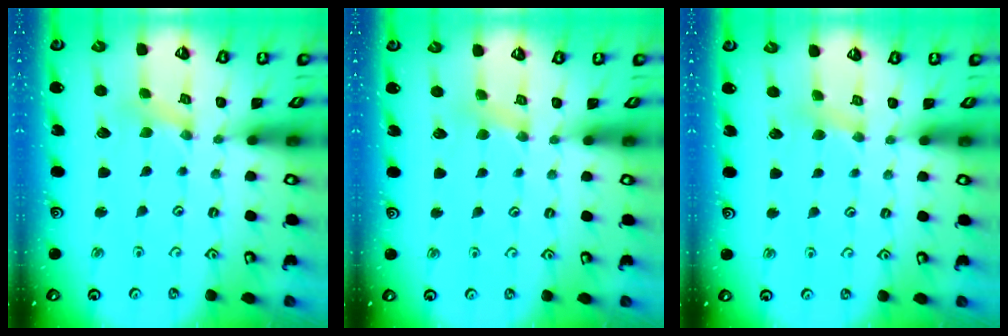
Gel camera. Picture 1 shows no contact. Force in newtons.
{"total": 2.9, "press": 2.9, "slide": 0.6}
{"total": 2.5, "press": 2.5, "slide": 0.4}